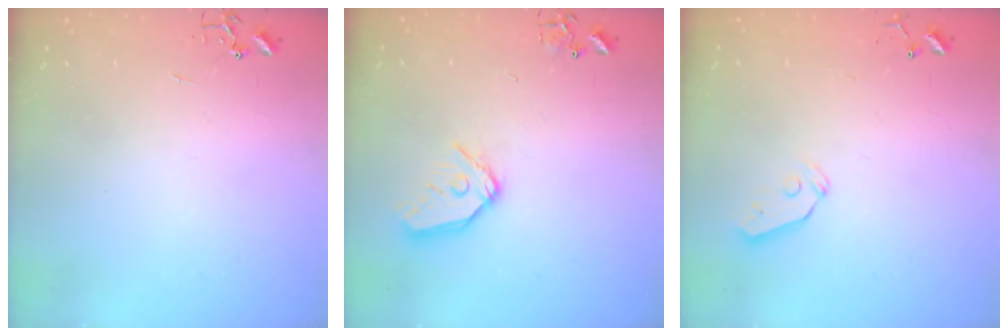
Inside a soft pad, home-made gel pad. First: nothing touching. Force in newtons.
{"total": 12.5, "press": 12.4, "slide": 1.6}
{"total": 4.9, "press": 4.8, "slide": 0.8}